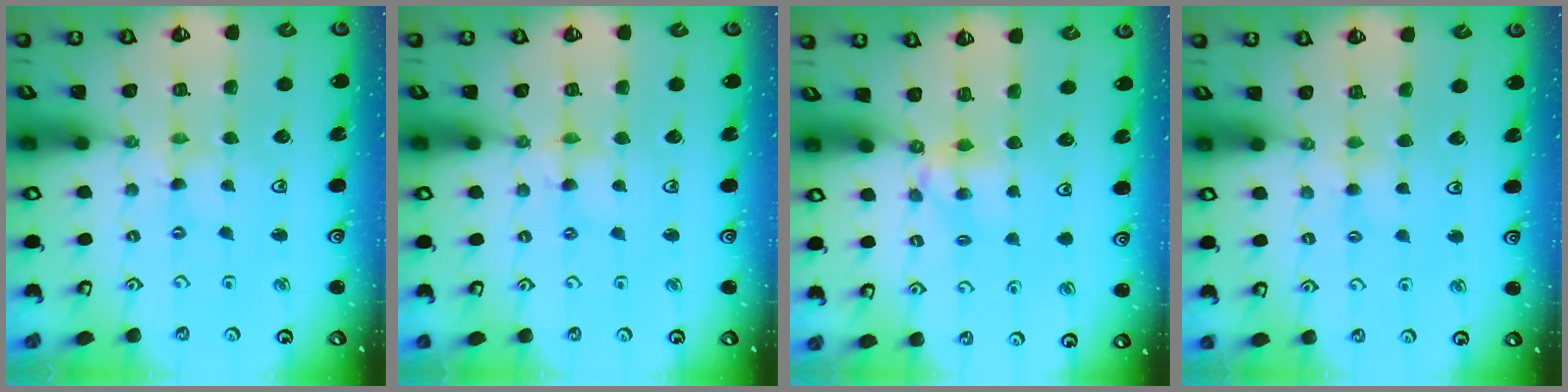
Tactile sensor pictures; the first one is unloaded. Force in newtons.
{"total": 2.5, "press": 2.5, "slide": 0.2}
{"total": 4.7, "press": 4.7, "slide": 0.4}
{"total": 2.7, "press": 2.6, "slide": 0.5}